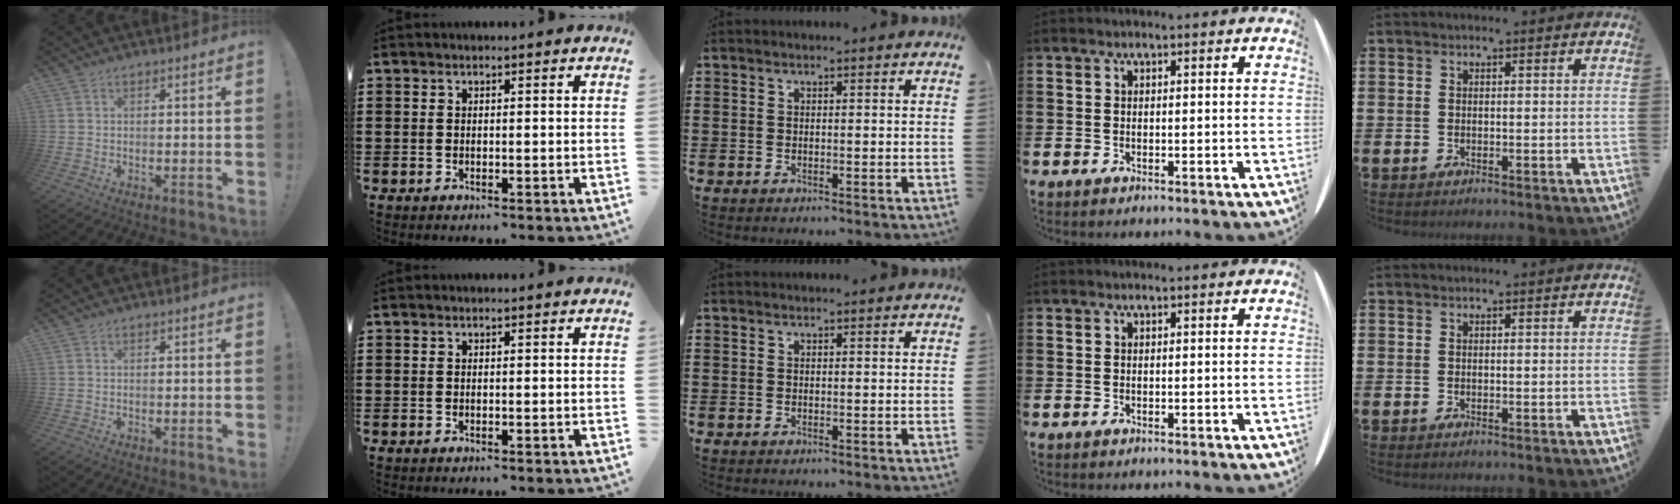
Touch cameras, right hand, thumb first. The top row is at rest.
{}